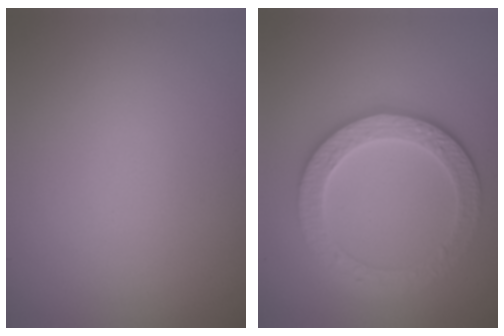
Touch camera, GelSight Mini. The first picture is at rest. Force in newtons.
{"total": 4.4, "press": 4.0, "slide": 2.0}